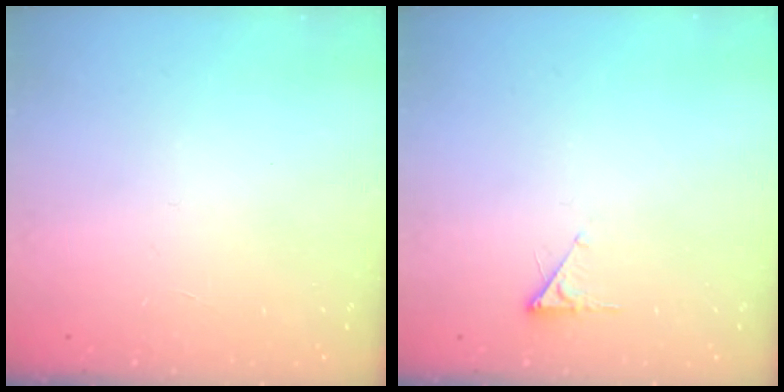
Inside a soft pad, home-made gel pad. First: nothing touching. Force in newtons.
{"total": 1.8, "press": 1.7, "slide": 0.3}